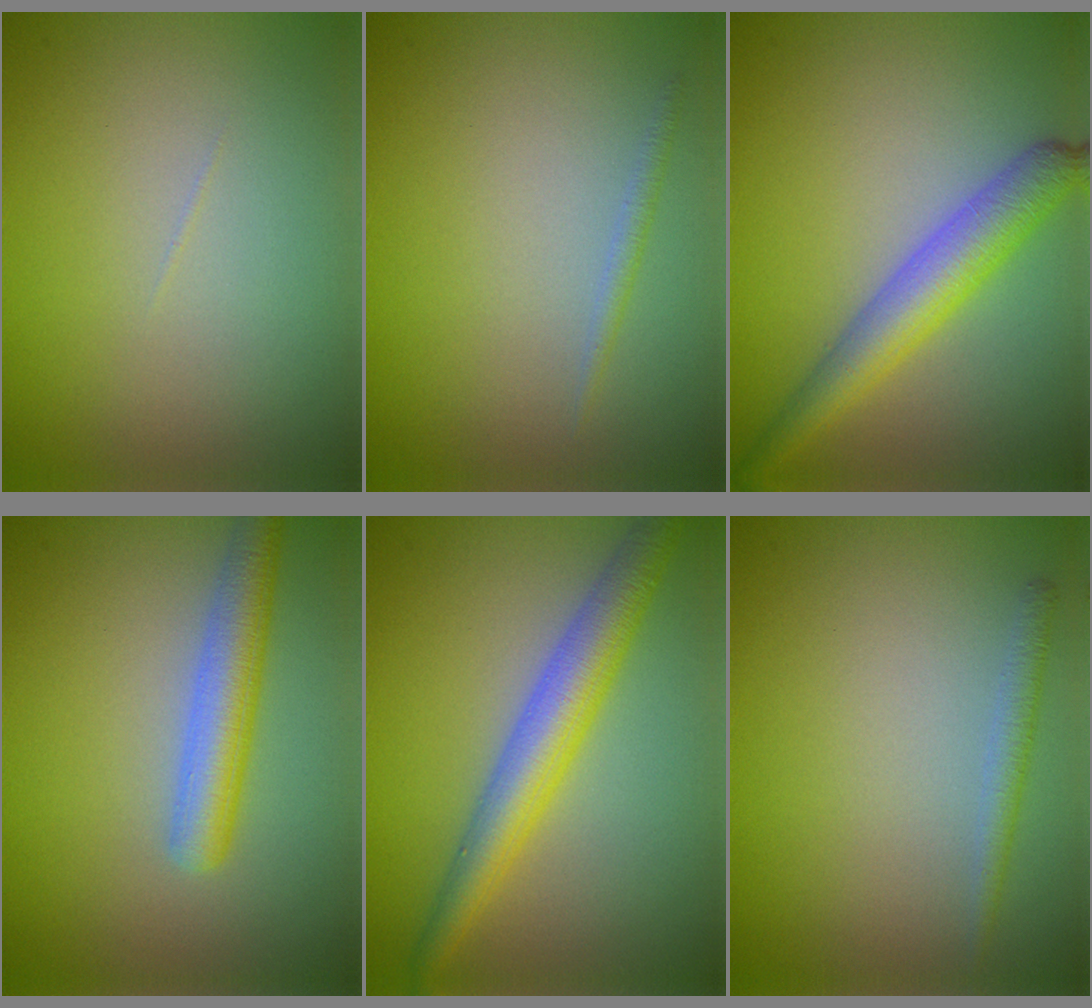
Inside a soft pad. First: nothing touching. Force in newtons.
{"total": 0.9, "press": 0.9, "slide": 0.1}
{"total": 4.5, "press": 4.5, "slide": 0.2}
{"total": 4.0, "press": 4.0, "slide": 0.2}
{"total": 5.0, "press": 5.0, "slide": 0.1}
{"total": 1.5, "press": 1.5, "slide": 0.1}